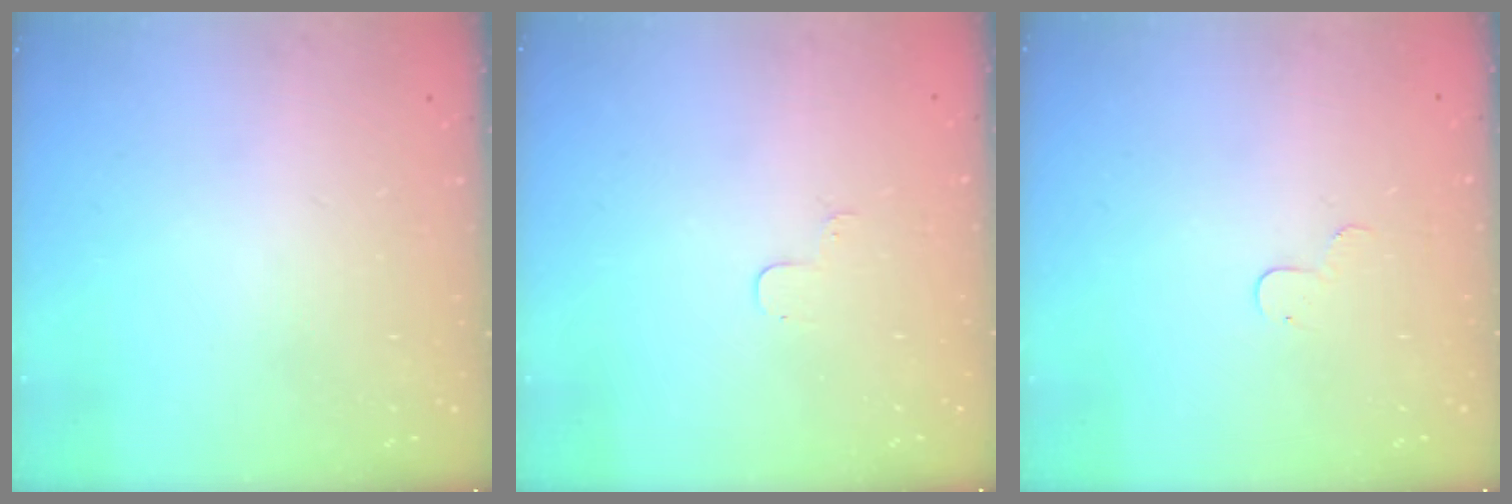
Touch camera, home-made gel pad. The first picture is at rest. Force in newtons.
{"total": 3.2, "press": 3.2, "slide": 0.4}
{"total": 3.7, "press": 3.7, "slide": 0.4}